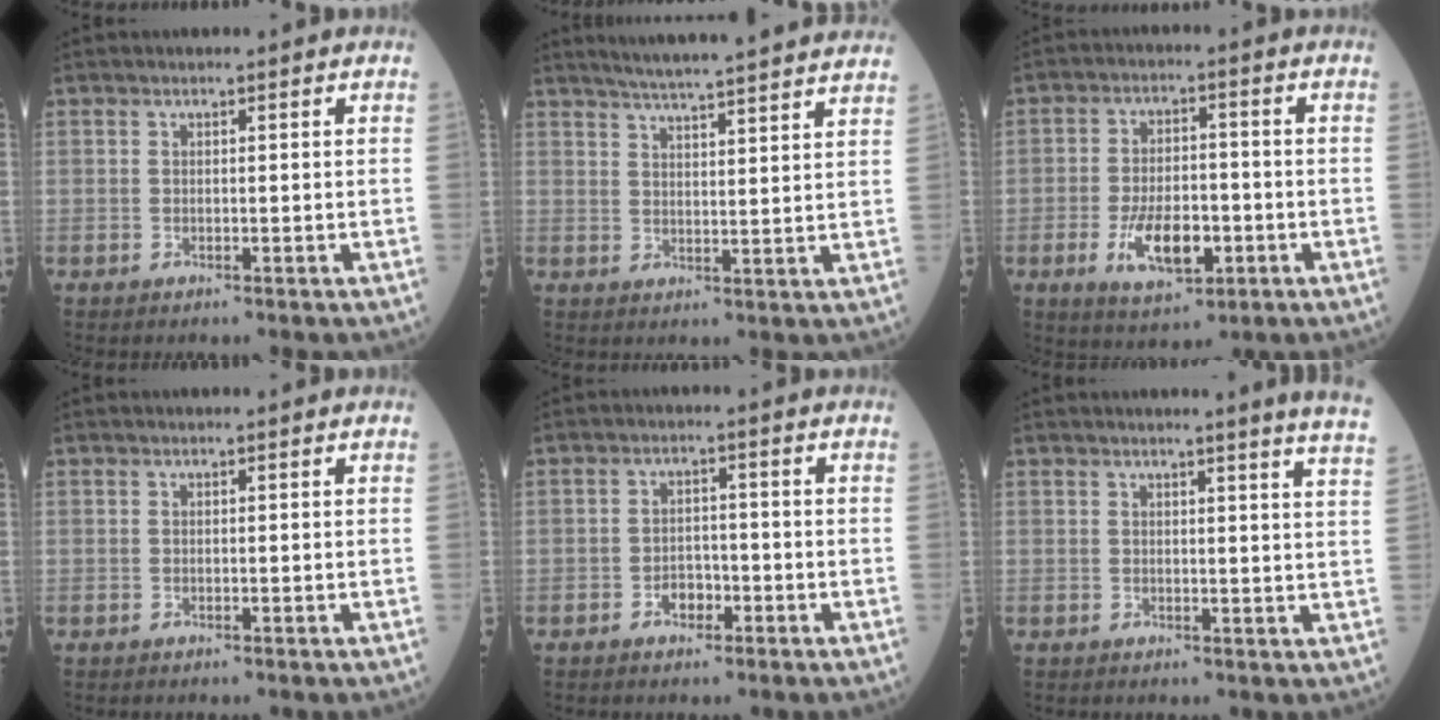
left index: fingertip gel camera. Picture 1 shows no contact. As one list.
[{"total": 19.0, "force": [17.4, -0.2, 7.6], "torque": [-0.118, -0.009, 0.221]}, {"total": 9.4, "force": [-3.4, 5.1, 7.1], "torque": [-0.129, 0.003, -0.054]}, {"total": 0.0}, {"total": 3.0, "force": [-1.7, 1.9, 1.7], "torque": [-0.024, 0.007, -0.030]}, {"total": 7.5, "force": [6.6, -1.6, 3.3], "torque": [-0.032, -0.045, 0.048]}]